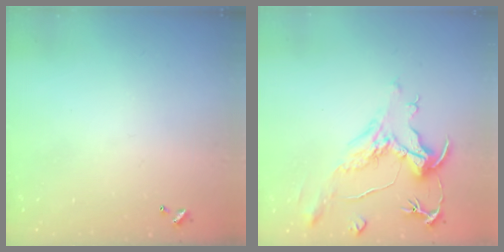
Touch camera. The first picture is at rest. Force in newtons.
{"total": 1.9, "press": 1.4, "slide": 1.2}